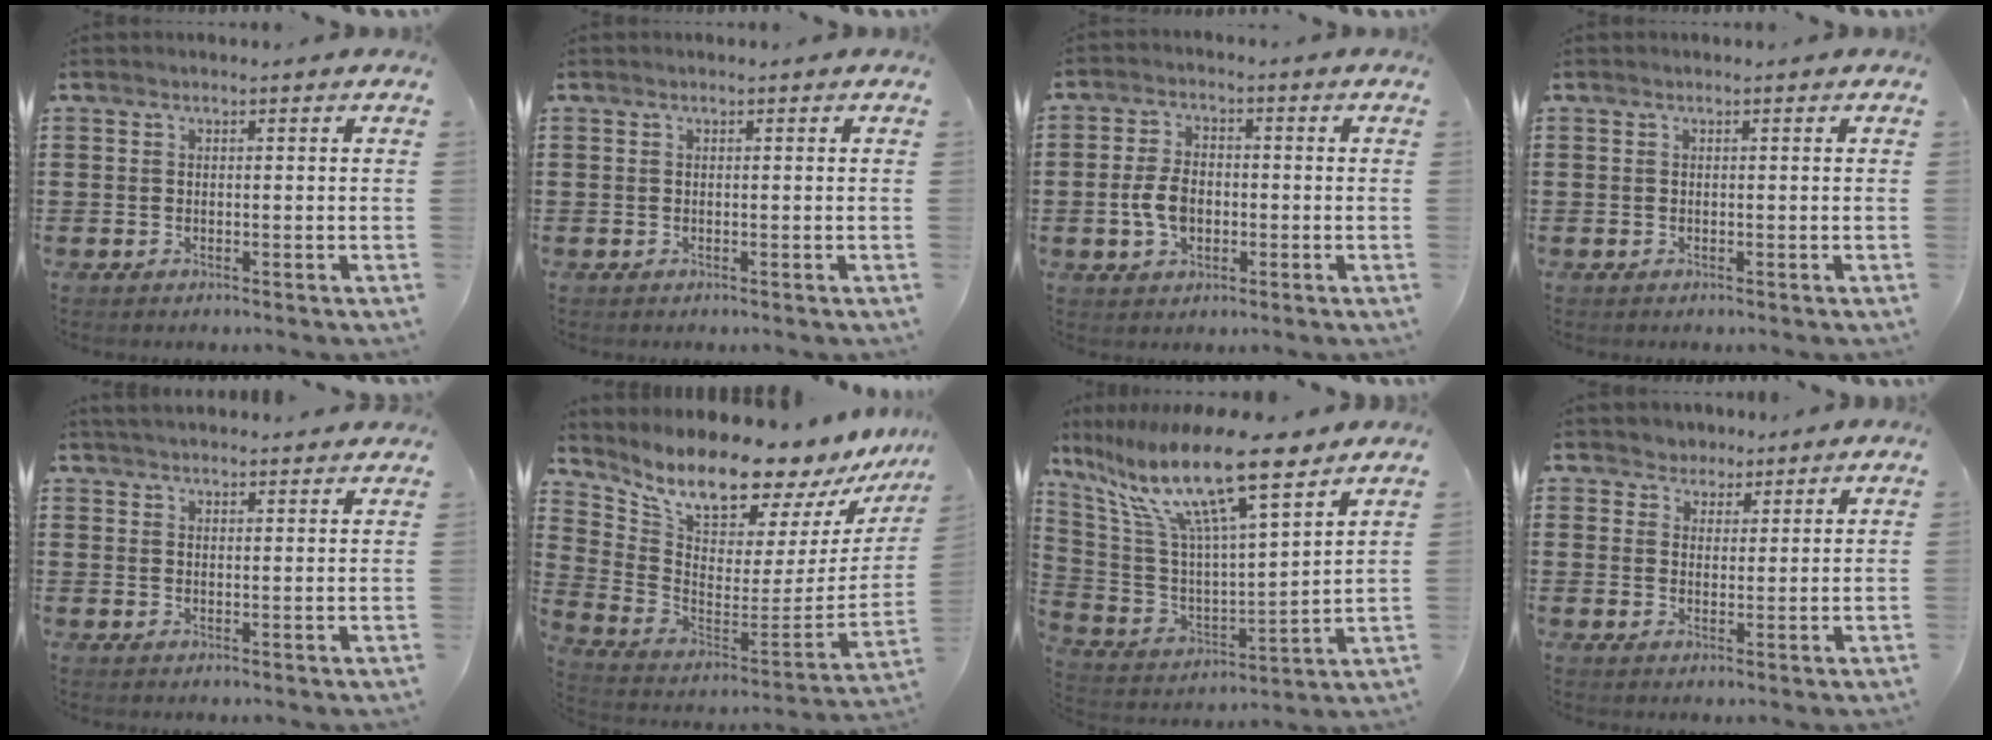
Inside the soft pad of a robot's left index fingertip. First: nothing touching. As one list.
[{"total": 0.0}, {"total": 5.4, "force": [-1.0, 3.4, 4.1], "torque": [-0.103, -0.001, -0.025]}, {"total": 0.0}, {"total": 2.6, "force": [2.6, -0.1, 0.1], "torque": [-0.009, -0.002, 0.050]}, {"total": 10.7, "force": [9.8, 2.1, 3.9], "torque": [-0.099, -0.092, 0.162]}, {"total": 14.8, "force": [10.2, 2.6, 10.4], "torque": [-0.227, -0.061, 0.170]}, {"total": 3.2, "force": [2.5, 2.0, -0.3], "torque": [-0.010, 0.008, 0.045]}]